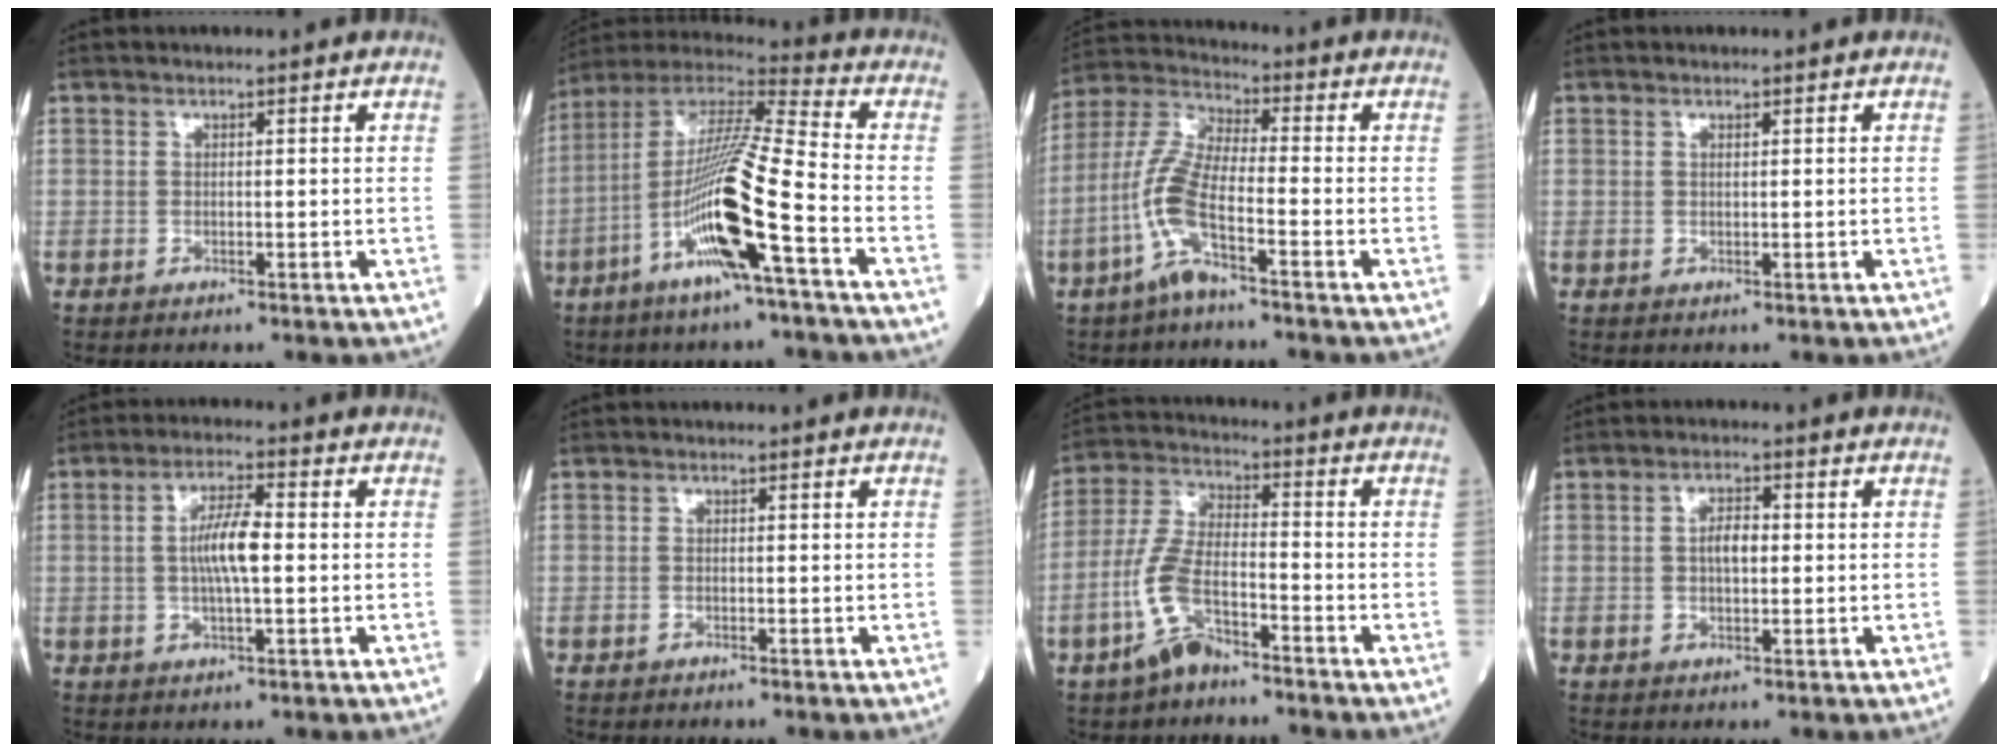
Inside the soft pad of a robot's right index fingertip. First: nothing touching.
{"total": 16.5, "force": [-6.0, 0.1, 15.4], "torque": [-0.308, -0.002, -0.119]}
{"total": 8.9, "force": [-4.1, 1.4, 7.7], "torque": [-0.179, 0.003, -0.092]}
{"total": 0.0}
{"total": 6.3, "force": [0.1, 1.1, 6.2], "torque": [-0.119, 0.008, -0.003]}
{"total": 0.0}
{"total": 8.7, "force": [-4.9, 3.2, 6.4], "torque": [-0.150, 0.003, -0.099]}
{"total": 3.2, "force": [0.1, 1.3, 2.9], "torque": [-0.052, 0.006, 0.002]}